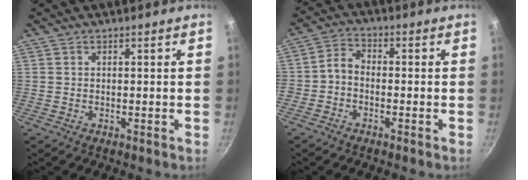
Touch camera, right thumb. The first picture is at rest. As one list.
[{"total": 3.6, "force": [-1.5, 2.5, 2.1], "torque": [-0.042, 0.031, -0.042]}]